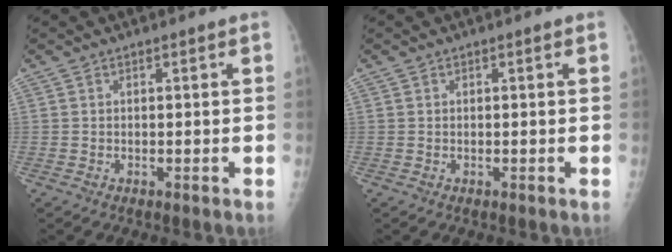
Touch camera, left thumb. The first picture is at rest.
{"total": 0.0}